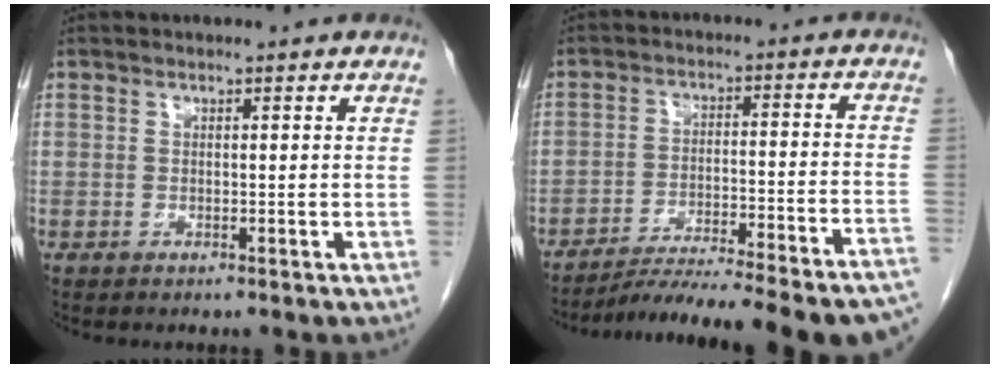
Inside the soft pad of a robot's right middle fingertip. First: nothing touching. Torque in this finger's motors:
{"motor_torque": [1.07, -1.06, 0.32, 0.06]}